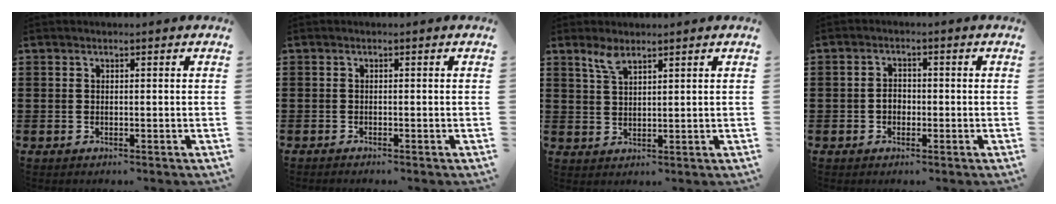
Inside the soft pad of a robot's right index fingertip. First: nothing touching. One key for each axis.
{"total": 0.5, "fx": -0.5, "fy": 0.0, "fz": 0.1, "tx": -0.003, "ty": -0.002, "tz": -0.011}
{"total": 3.1, "fx": 2.3, "fy": 1.0, "fz": 1.9, "tx": -0.044, "ty": 0.003, "tz": 0.042}
{"total": 2.1, "fx": -0.6, "fy": 1.5, "fz": 1.3, "tx": -0.027, "ty": 0.004, "tz": -0.012}